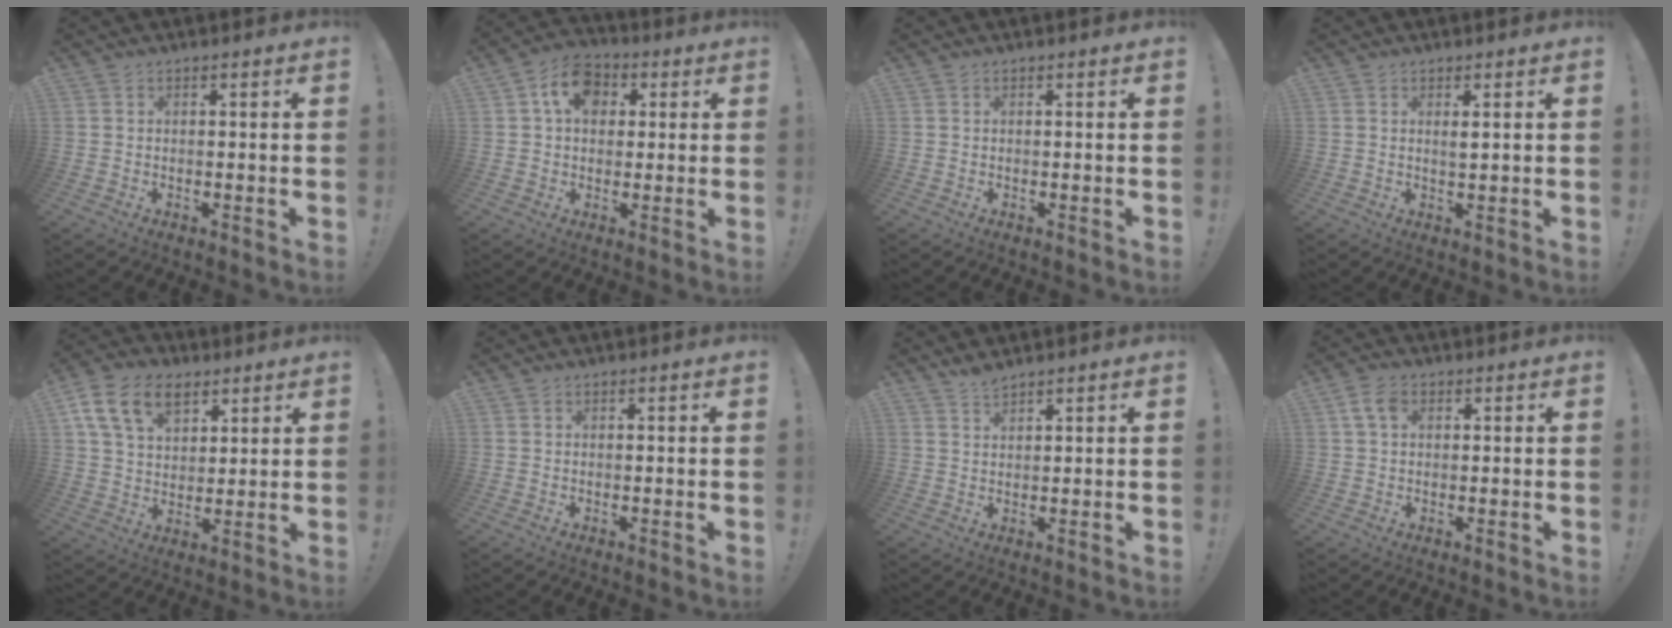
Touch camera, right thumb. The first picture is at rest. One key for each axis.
{"total": 10.5, "fx": 3.7, "fy": 7.6, "fz": 6.2, "tx": -0.096, "ty": 0.000, "tz": 0.068}
{"total": 0.0}
{"total": 1.6, "fx": 0.6, "fy": 0.2, "fz": 1.5, "tx": -0.021, "ty": -0.005, "tz": 0.007}
{"total": 15.1, "fx": 7.5, "fy": 9.8, "fz": 8.6, "tx": -0.138, "ty": -0.022, "tz": 0.142}
{"total": 0.0}
{"total": 2.4, "fx": 2.2, "fy": 0.5, "fz": 0.7, "tx": -0.013, "ty": -0.014, "tz": 0.041}
{"total": 5.0, "fx": 1.6, "fy": 3.1, "fz": 3.6, "tx": -0.067, "ty": 0.009, "tz": 0.033}